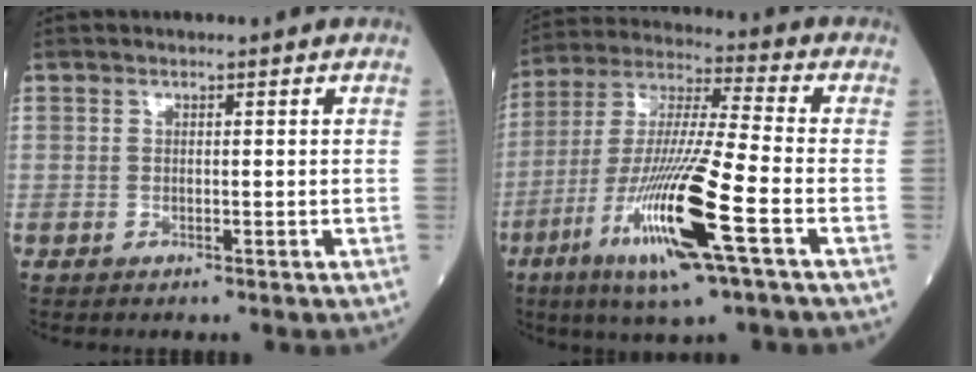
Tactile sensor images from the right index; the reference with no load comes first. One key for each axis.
{"total": 17.9, "fx": -7.3, "fy": 0.4, "fz": 16.3, "tx": -0.344, "ty": -0.027, "tz": -0.139}